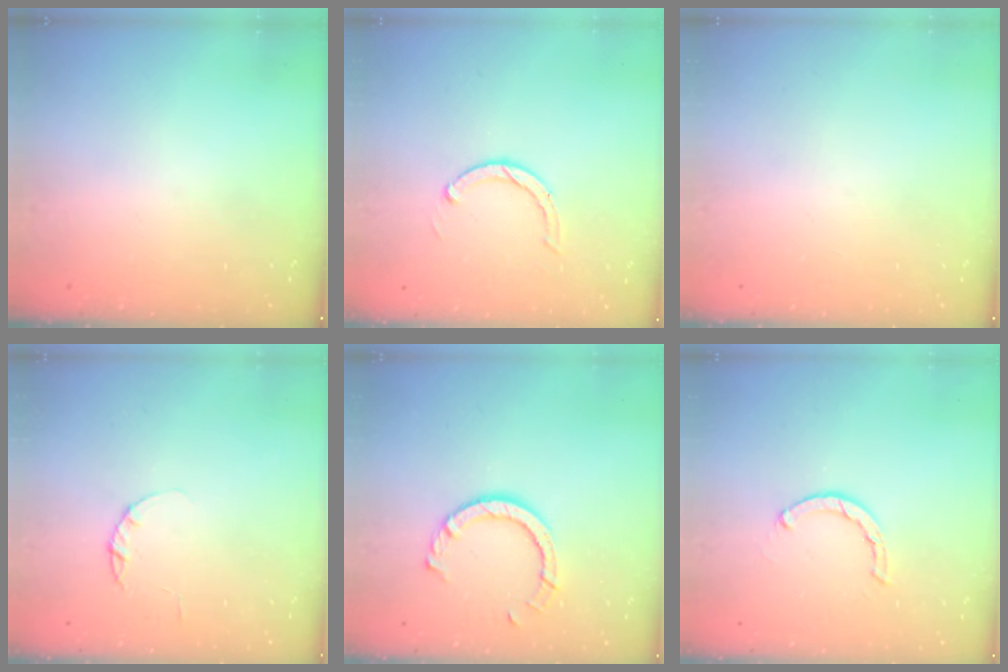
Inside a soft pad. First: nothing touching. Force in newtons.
{"total": 2.9, "press": 2.9, "slide": 0.4}
{"total": 0.0}
{"total": 2.2, "press": 2.2, "slide": 0.4}
{"total": 7.8, "press": 7.7, "slide": 0.7}
{"total": 2.1, "press": 2.1, "slide": 0.2}